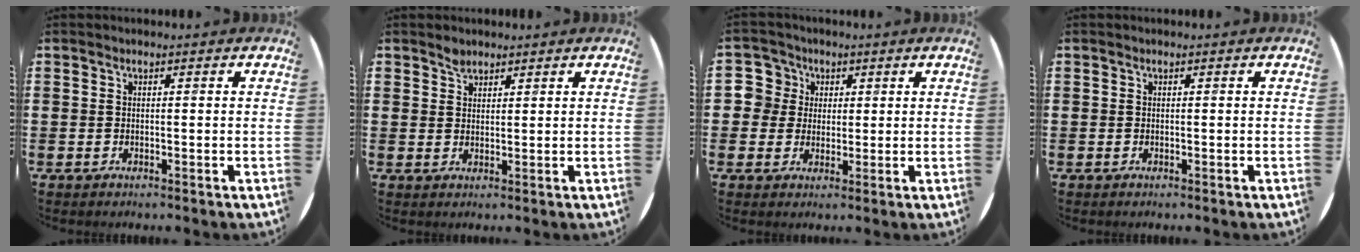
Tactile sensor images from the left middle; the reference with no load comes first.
{"total": 1.7, "force": [1.5, 0.8, 0.1], "torque": [0.003, -0.003, 0.027]}
{"total": 4.4, "force": [1.7, 4.1, 0.0], "torque": [-0.007, 0.011, 0.027]}
{"total": 0.0}